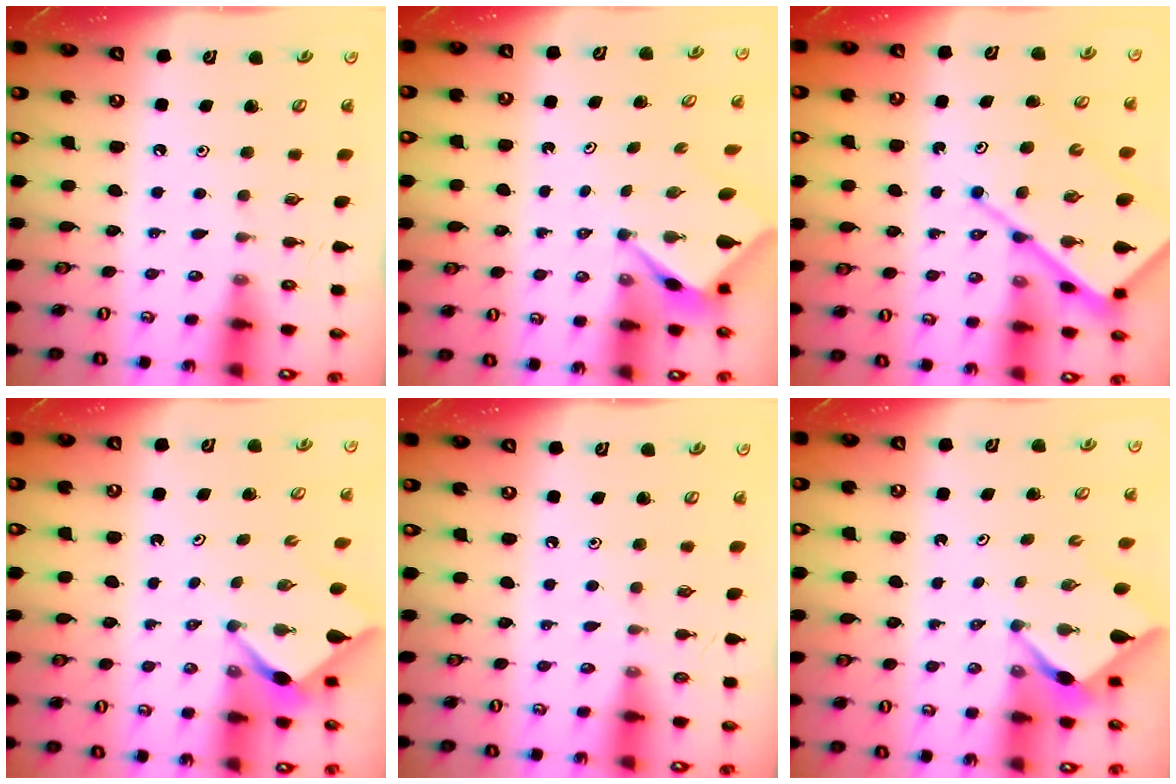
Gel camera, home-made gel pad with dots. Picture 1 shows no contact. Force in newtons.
{"total": 2.6, "press": 2.6, "slide": 0.1}
{"total": 14.1, "press": 14.0, "slide": 1.3}
{"total": 2.6, "press": 2.6, "slide": 0.3}
{"total": 2.7, "press": 2.7, "slide": 0.3}
{"total": 2.5, "press": 2.5, "slide": 0.3}